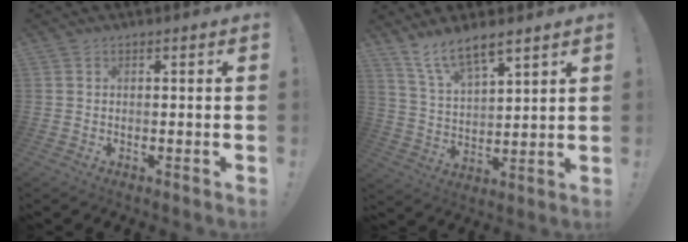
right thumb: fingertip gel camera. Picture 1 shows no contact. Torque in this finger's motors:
{"motor_torque": [-0.08, 0.19, -0.03, 0.23, 0.15]}